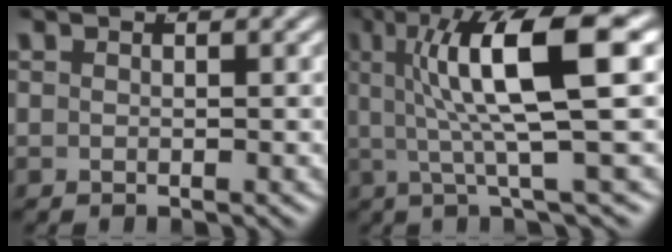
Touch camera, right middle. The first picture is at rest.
{"total": 9.4, "force": [2.4, 1.7, 8.9], "torque": [-0.136, 0.012, 0.035]}